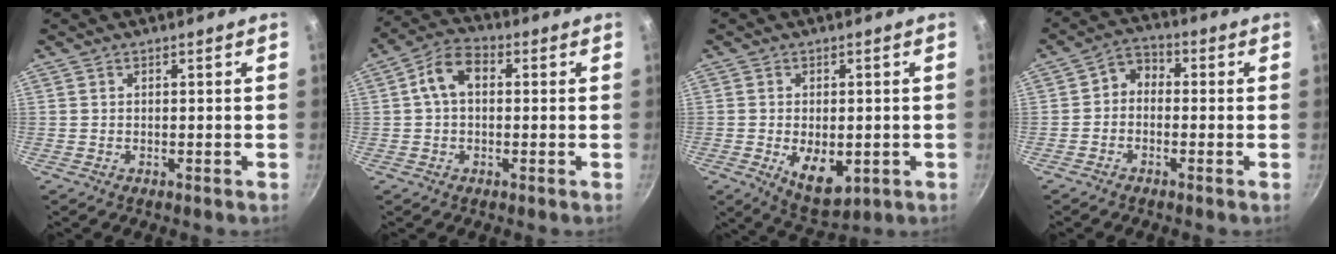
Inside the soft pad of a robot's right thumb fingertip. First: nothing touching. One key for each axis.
{"total": 7.6, "fx": 1.0, "fy": 5.1, "fz": 5.6, "tx": -0.091, "ty": 0.024, "tz": 0.006}
{"total": 9.0, "fx": -2.0, "fy": 5.1, "fz": 7.1, "tx": -0.090, "ty": -0.009, "tz": -0.014}
{"total": 4.3, "fx": -0.7, "fy": 3.4, "fz": 2.6, "tx": -0.033, "ty": 0.020, "tz": -0.028}